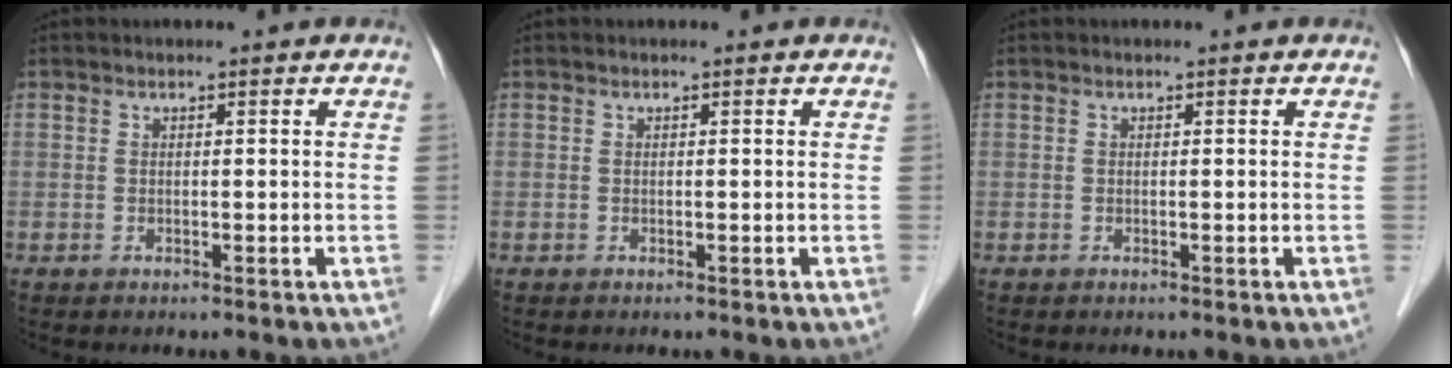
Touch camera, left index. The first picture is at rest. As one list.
[{"total": 0.0}, {"total": 0.0}]